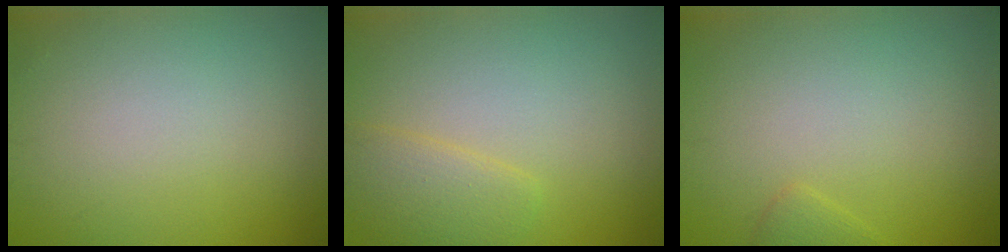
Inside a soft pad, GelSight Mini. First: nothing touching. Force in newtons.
{"total": 2.4, "press": 2.4, "slide": 0.2}
{"total": 1.0, "press": 1.0, "slide": 0.1}